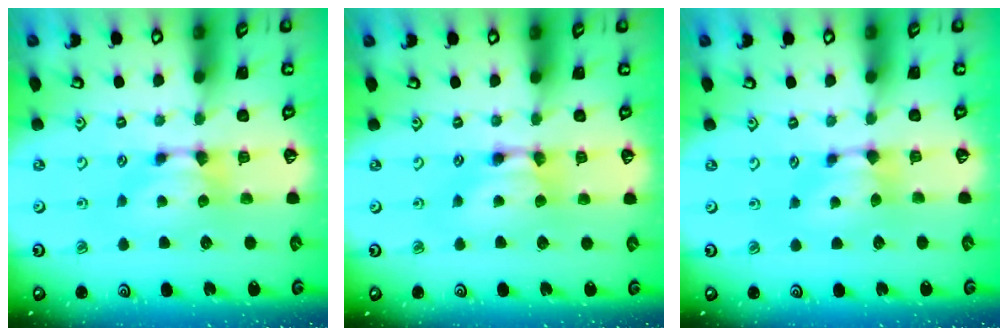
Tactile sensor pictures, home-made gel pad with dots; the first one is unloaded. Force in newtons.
{"total": 1.9, "press": 1.9, "slide": 0.1}
{"total": 0.8, "press": 0.3, "slide": 0.7}